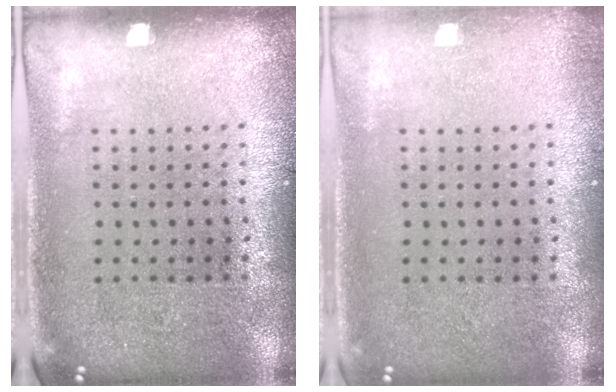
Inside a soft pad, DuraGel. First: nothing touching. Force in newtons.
{"total": 0.6, "press": 0.6, "slide": 0.1}